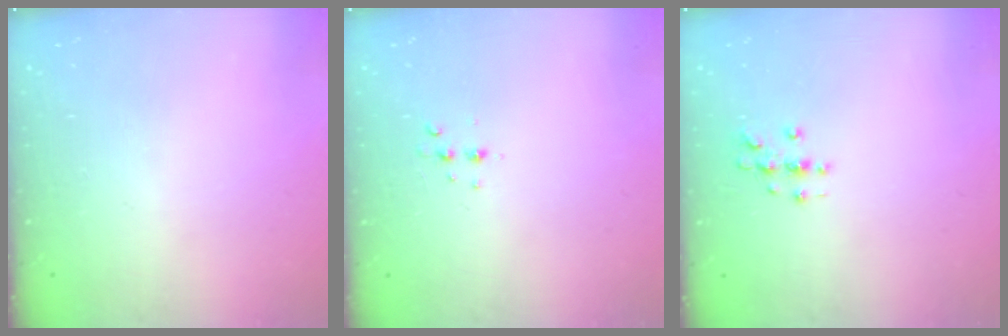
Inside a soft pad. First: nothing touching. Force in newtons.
{"total": 3.1, "press": 3.0, "slide": 0.6}
{"total": 2.9, "press": 2.9, "slide": 0.3}